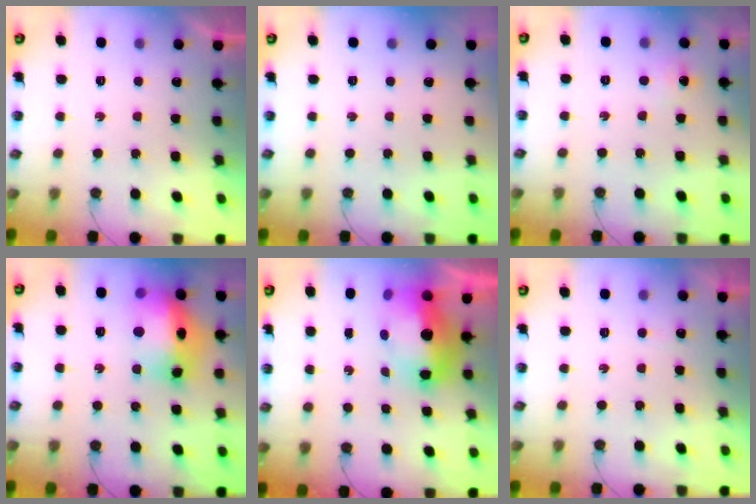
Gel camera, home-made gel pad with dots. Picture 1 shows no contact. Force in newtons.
{"total": 0.0}
{"total": 3.9, "press": 3.9, "slide": 0.3}
{"total": 17.5, "press": 17.4, "slide": 1.6}
{"total": 12.4, "press": 12.3, "slide": 1.1}
{"total": 2.2, "press": 2.2, "slide": 0.5}